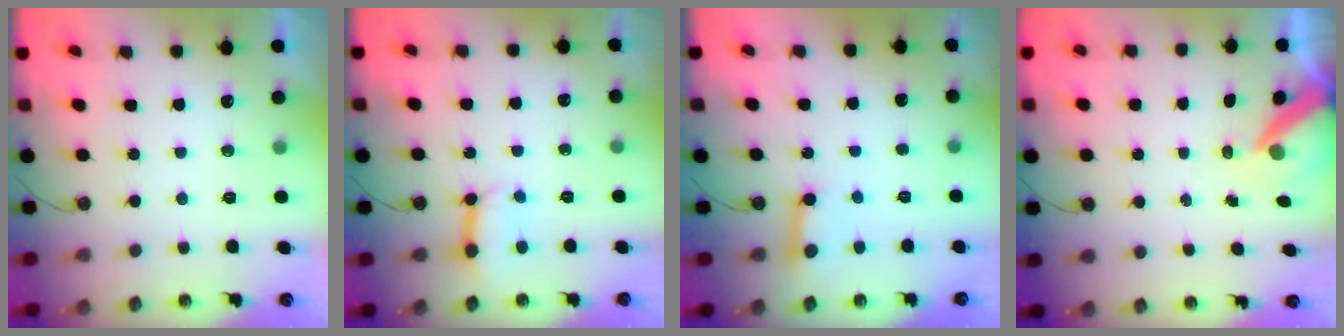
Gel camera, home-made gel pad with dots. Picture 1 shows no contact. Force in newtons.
{"total": 7.0, "press": 6.9, "slide": 0.7}
{"total": 4.8, "press": 4.8, "slide": 0.4}
{"total": 8.5, "press": 8.4, "slide": 0.8}